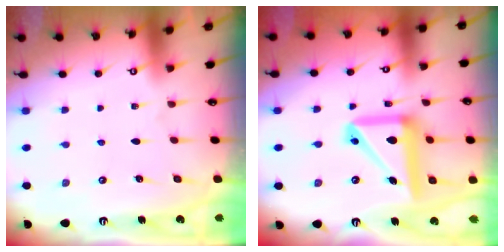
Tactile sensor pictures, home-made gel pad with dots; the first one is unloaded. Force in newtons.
{"total": 16.1, "press": 16.0, "slide": 2.1}